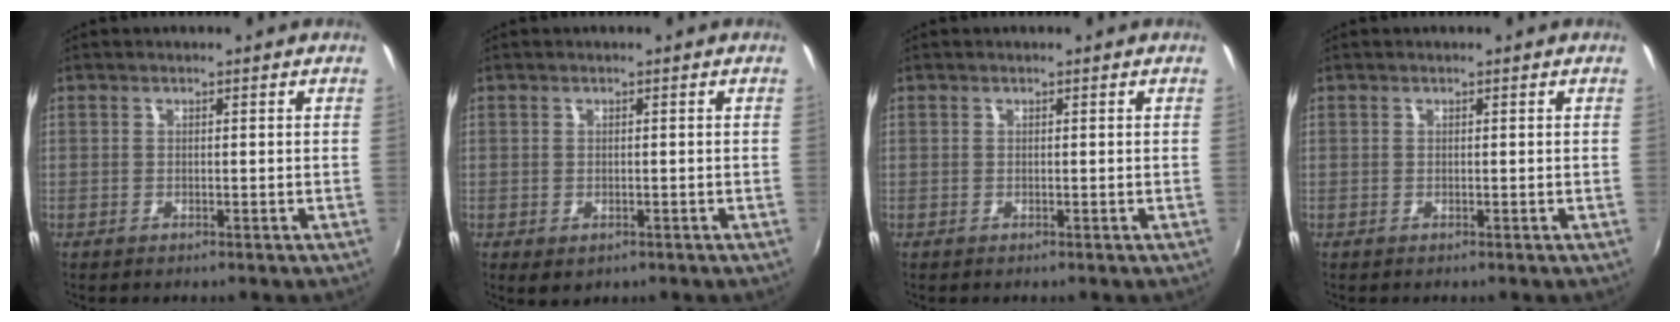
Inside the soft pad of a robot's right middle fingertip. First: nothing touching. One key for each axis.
{"total": 1.6, "fx": -0.1, "fy": 1.1, "fz": 1.2, "tx": -0.020, "ty": -0.007, "tz": -0.001}
{"total": 0.0}
{"total": 0.0}